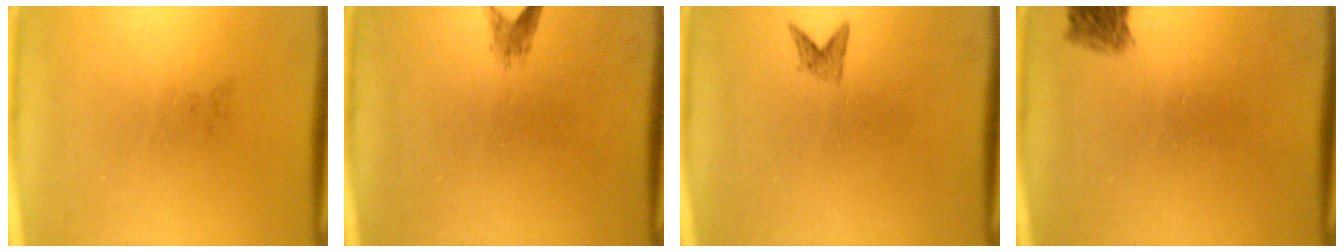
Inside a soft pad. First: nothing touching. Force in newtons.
{"total": 1.4}
{"total": 1.1}
{"total": 2.6}